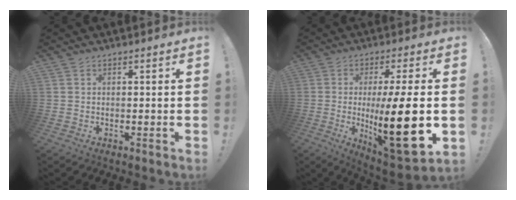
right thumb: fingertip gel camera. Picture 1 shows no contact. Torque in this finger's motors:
{"motor_torque": [0.16, 1.30, 2.25, -0.51, 0.22]}